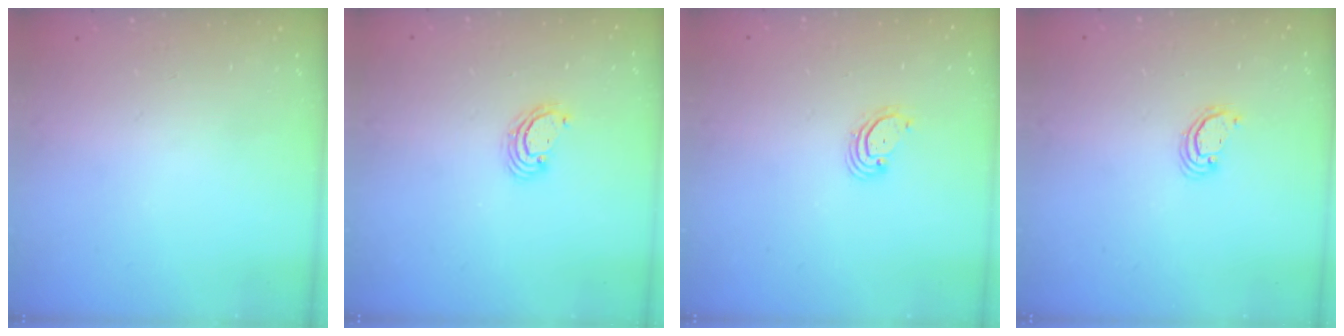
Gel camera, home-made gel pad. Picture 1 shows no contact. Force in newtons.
{"total": 3.2, "press": 3.2, "slide": 0.1}
{"total": 3.0, "press": 3.0, "slide": 0.3}
{"total": 2.4, "press": 2.4, "slide": 0.3}